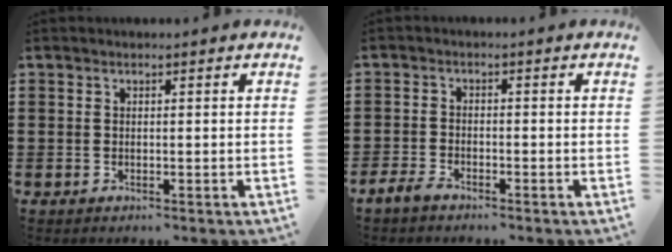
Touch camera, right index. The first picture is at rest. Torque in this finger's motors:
{"motor_torque": [2.14, 0.00, -0.02, 0.00]}